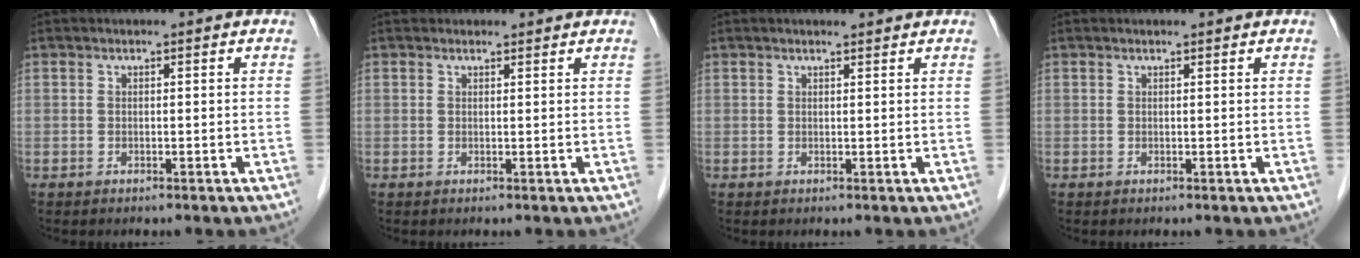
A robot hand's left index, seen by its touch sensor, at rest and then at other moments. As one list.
[{"total": 1.5, "force": [1.4, 0.5, 0.0], "torque": [-0.006, 0.008, 0.018]}, {"total": 2.7, "force": [2.4, 0.3, 1.0], "torque": [-0.017, 0.016, 0.032]}, {"total": 1.0, "force": [1.0, 0.1, 0.3], "torque": [-0.011, 0.010, 0.015]}]